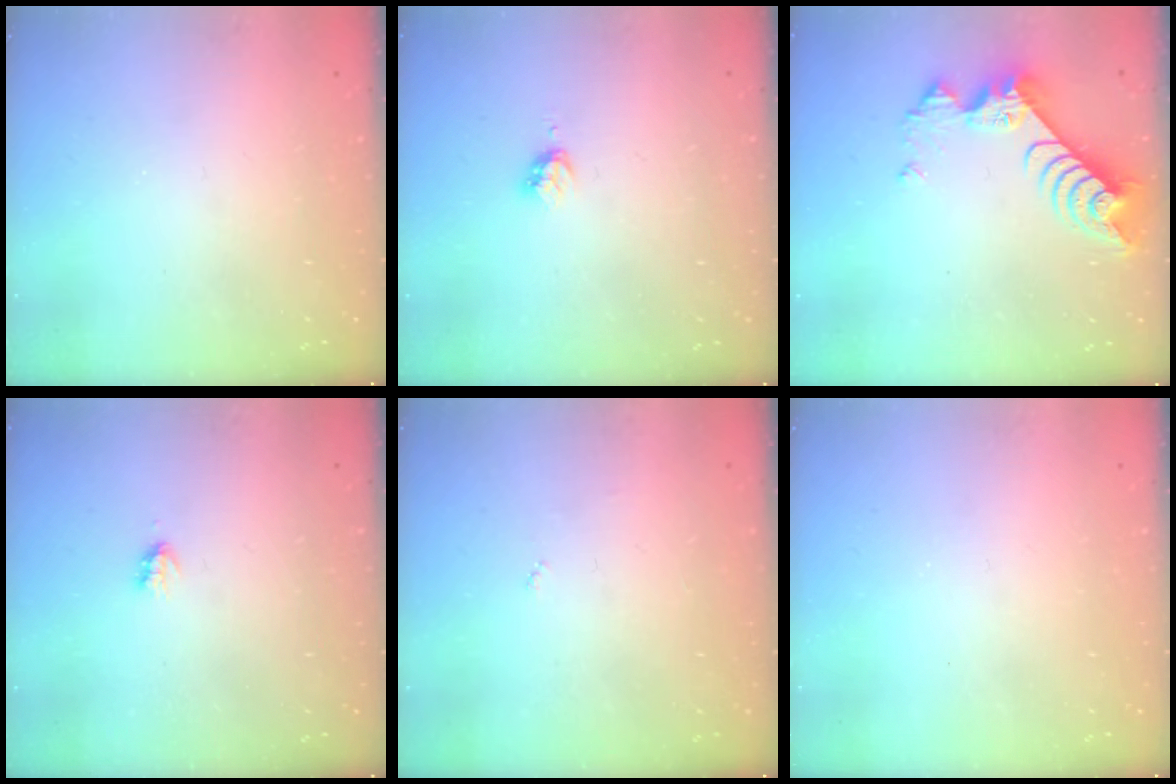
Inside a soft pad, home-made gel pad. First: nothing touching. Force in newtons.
{"total": 2.9, "press": 2.8, "slide": 0.4}
{"total": 9.3, "press": 9.3, "slide": 1.0}
{"total": 1.9, "press": 1.8, "slide": 0.4}
{"total": 2.7, "press": 2.7, "slide": 0.4}
{"total": 0.0}